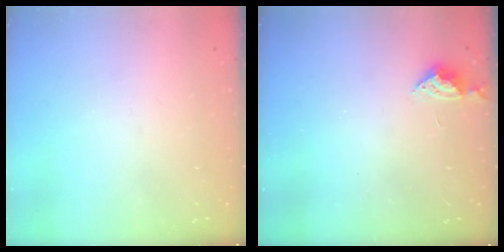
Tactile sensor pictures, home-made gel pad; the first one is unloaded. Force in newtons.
{"total": 4.0, "press": 4.0, "slide": 0.7}